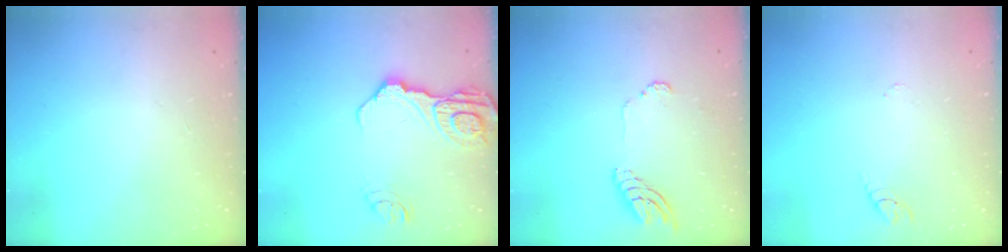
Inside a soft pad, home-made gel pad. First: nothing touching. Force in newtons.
{"total": 14.5, "press": 14.4, "slide": 1.7}
{"total": 9.4, "press": 9.3, "slide": 0.9}
{"total": 2.9, "press": 2.9, "slide": 0.3}